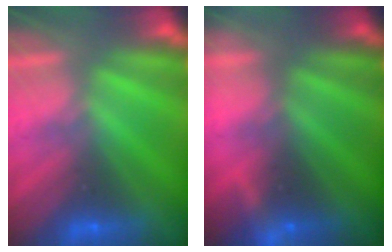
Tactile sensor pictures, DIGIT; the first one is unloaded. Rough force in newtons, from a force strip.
{"total": 3.0}